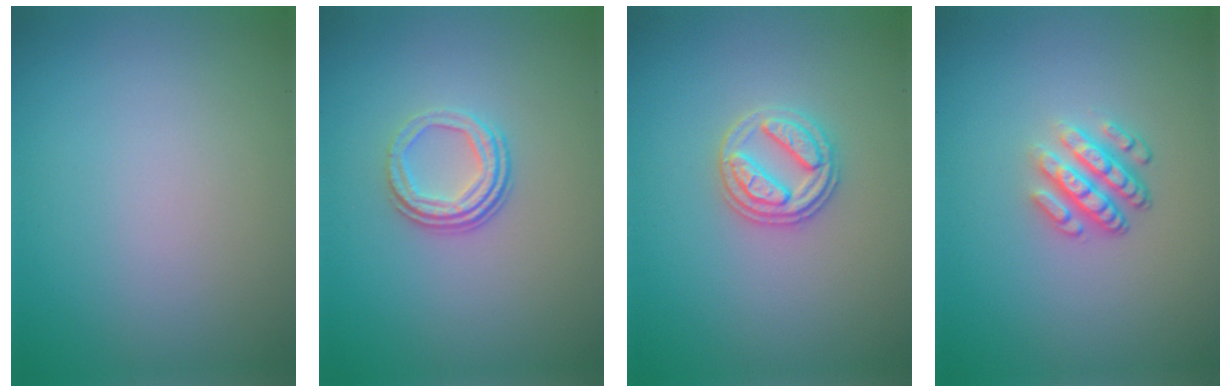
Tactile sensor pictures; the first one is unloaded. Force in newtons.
{"total": 3.1, "press": 2.2, "slide": 2.2}
{"total": 2.8, "press": 2.7, "slide": 0.8}
{"total": 3.6, "press": 2.6, "slide": 2.4}